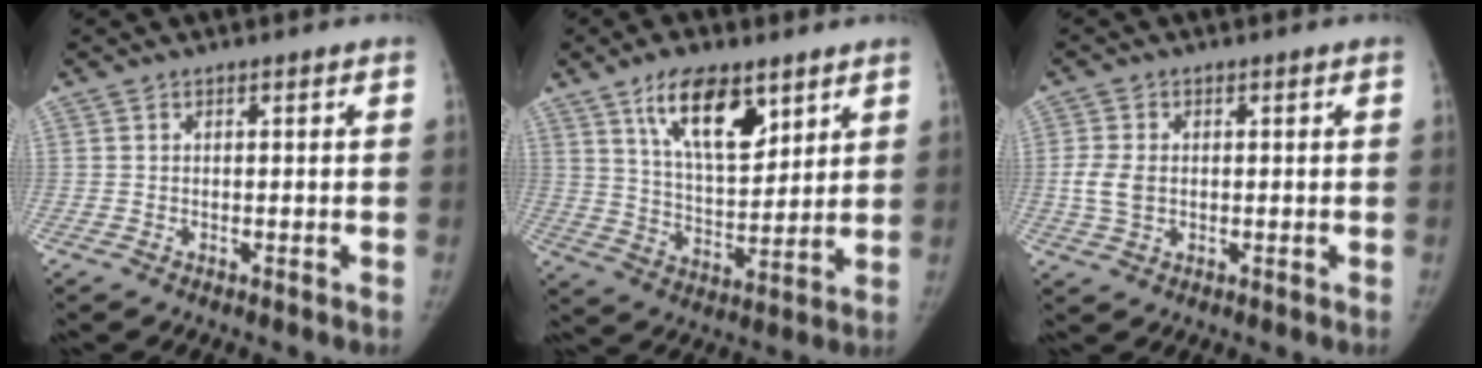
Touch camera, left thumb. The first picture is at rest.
{"total": 13.9, "force": [7.9, 6.2, 9.6], "torque": [-0.127, -0.048, 0.144]}
{"total": 4.3, "force": [-0.1, 3.1, 2.9], "torque": [-0.059, -0.004, 0.000]}